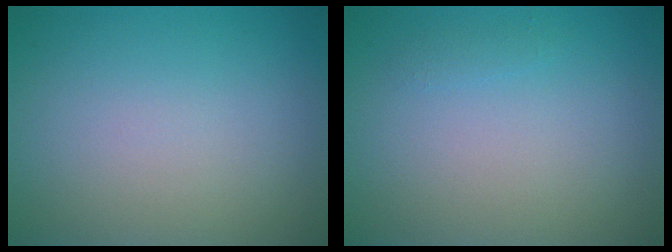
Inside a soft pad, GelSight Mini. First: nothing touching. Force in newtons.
{"total": 0.5, "press": 0.5, "slide": 0.1}